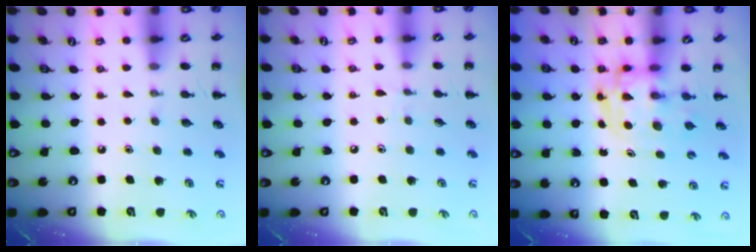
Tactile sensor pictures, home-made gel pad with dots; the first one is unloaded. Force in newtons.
{"total": 2.9, "press": 2.6, "slide": 1.2}
{"total": 3.5, "press": 3.5, "slide": 0.6}